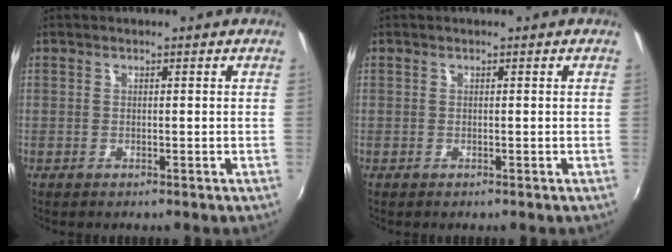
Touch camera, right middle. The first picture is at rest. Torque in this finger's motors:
{"motor_torque": [-0.01, -0.10, 0.01, 0.00]}